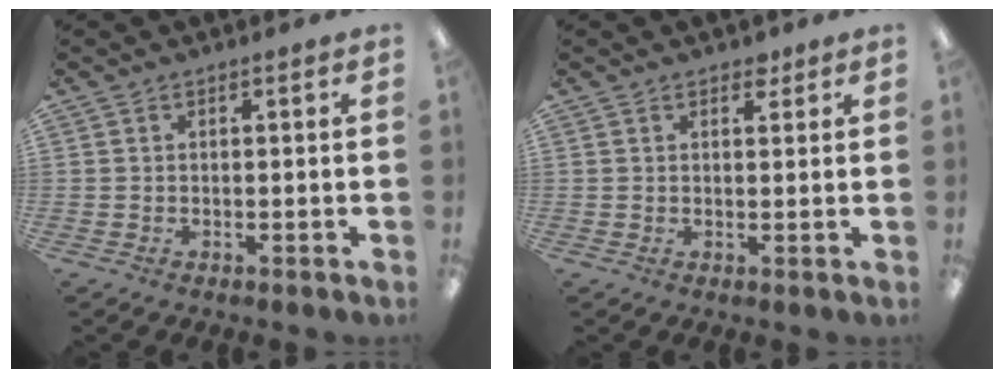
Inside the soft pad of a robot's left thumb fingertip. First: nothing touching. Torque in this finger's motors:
{"motor_torque": [-0.37, 0.15, -0.19, 0.16, -0.01]}